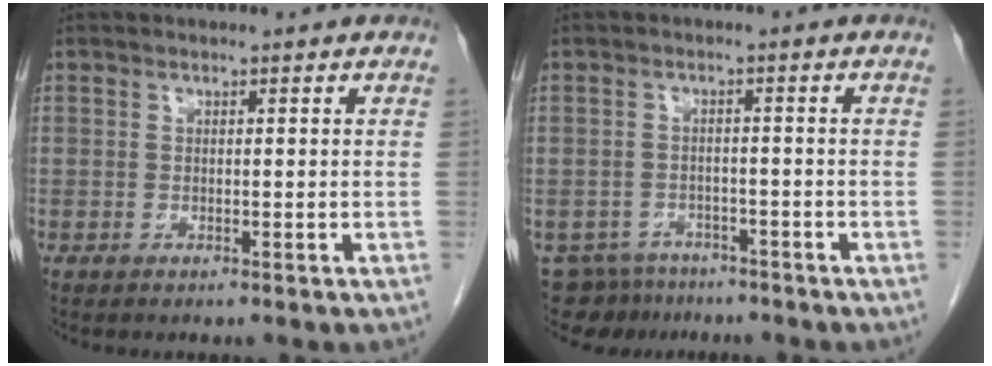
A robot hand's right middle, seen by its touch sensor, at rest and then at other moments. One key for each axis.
{"total": 6.7, "fx": -5.8, "fy": 3.4, "fz": 0.3, "tx": -0.002, "ty": 0.003, "tz": -0.083}